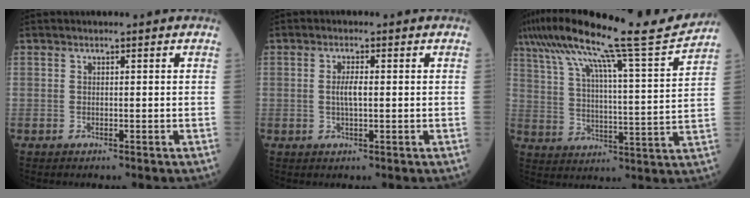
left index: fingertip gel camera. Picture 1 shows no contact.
{"total": 2.4, "force": [0.0, 0.5, 2.4], "torque": [-0.049, -0.002, 0.000]}
{"total": 21.1, "force": [18.1, -1.3, 10.8], "torque": [-0.197, -0.010, 0.272]}